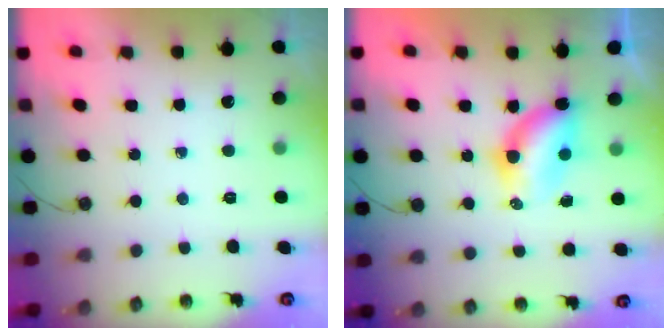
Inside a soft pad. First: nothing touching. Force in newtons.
{"total": 6.4, "press": 6.2, "slide": 1.5}